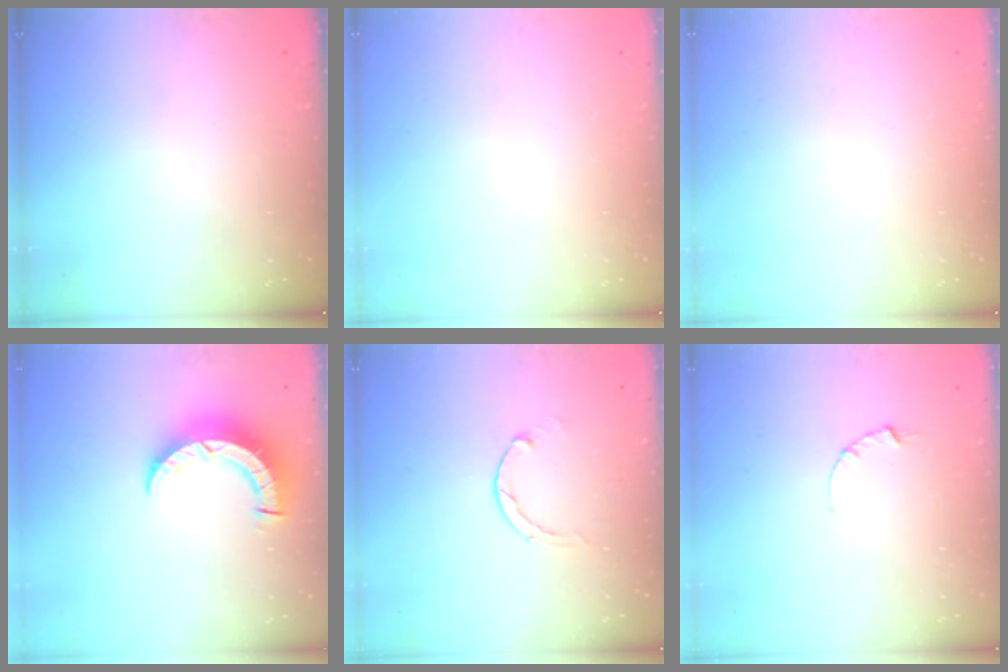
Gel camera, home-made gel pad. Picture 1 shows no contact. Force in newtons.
{"total": 0.0}
{"total": 0.0}
{"total": 8.2, "press": 8.1, "slide": 0.8}
{"total": 2.8, "press": 2.8, "slide": 0.5}
{"total": 2.5, "press": 2.5, "slide": 0.3}